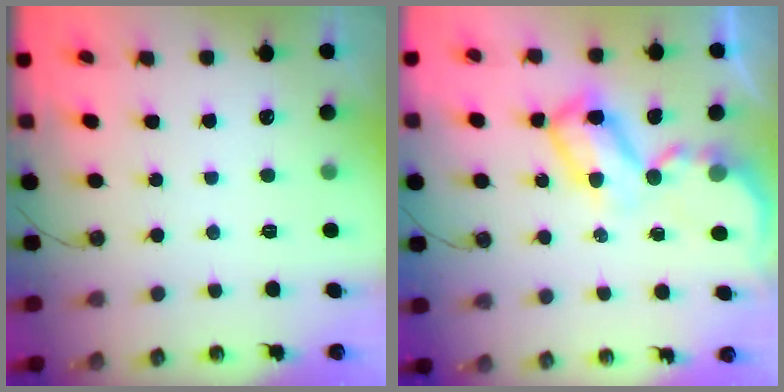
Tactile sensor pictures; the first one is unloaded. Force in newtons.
{"total": 10.4, "press": 10.3, "slide": 0.8}